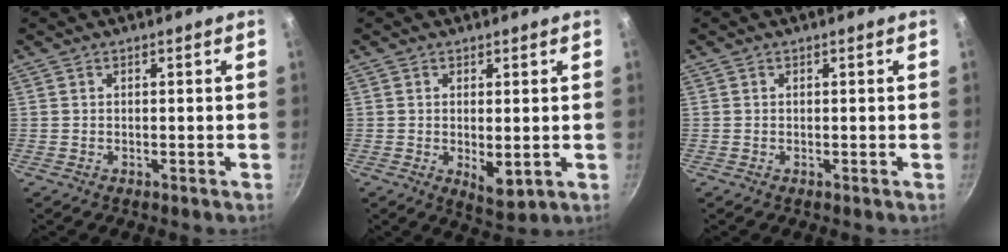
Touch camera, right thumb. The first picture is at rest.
{"total": 5.1, "force": [-0.4, 2.2, 4.6], "torque": [-0.068, -0.015, 0.000]}
{"total": 0.0}